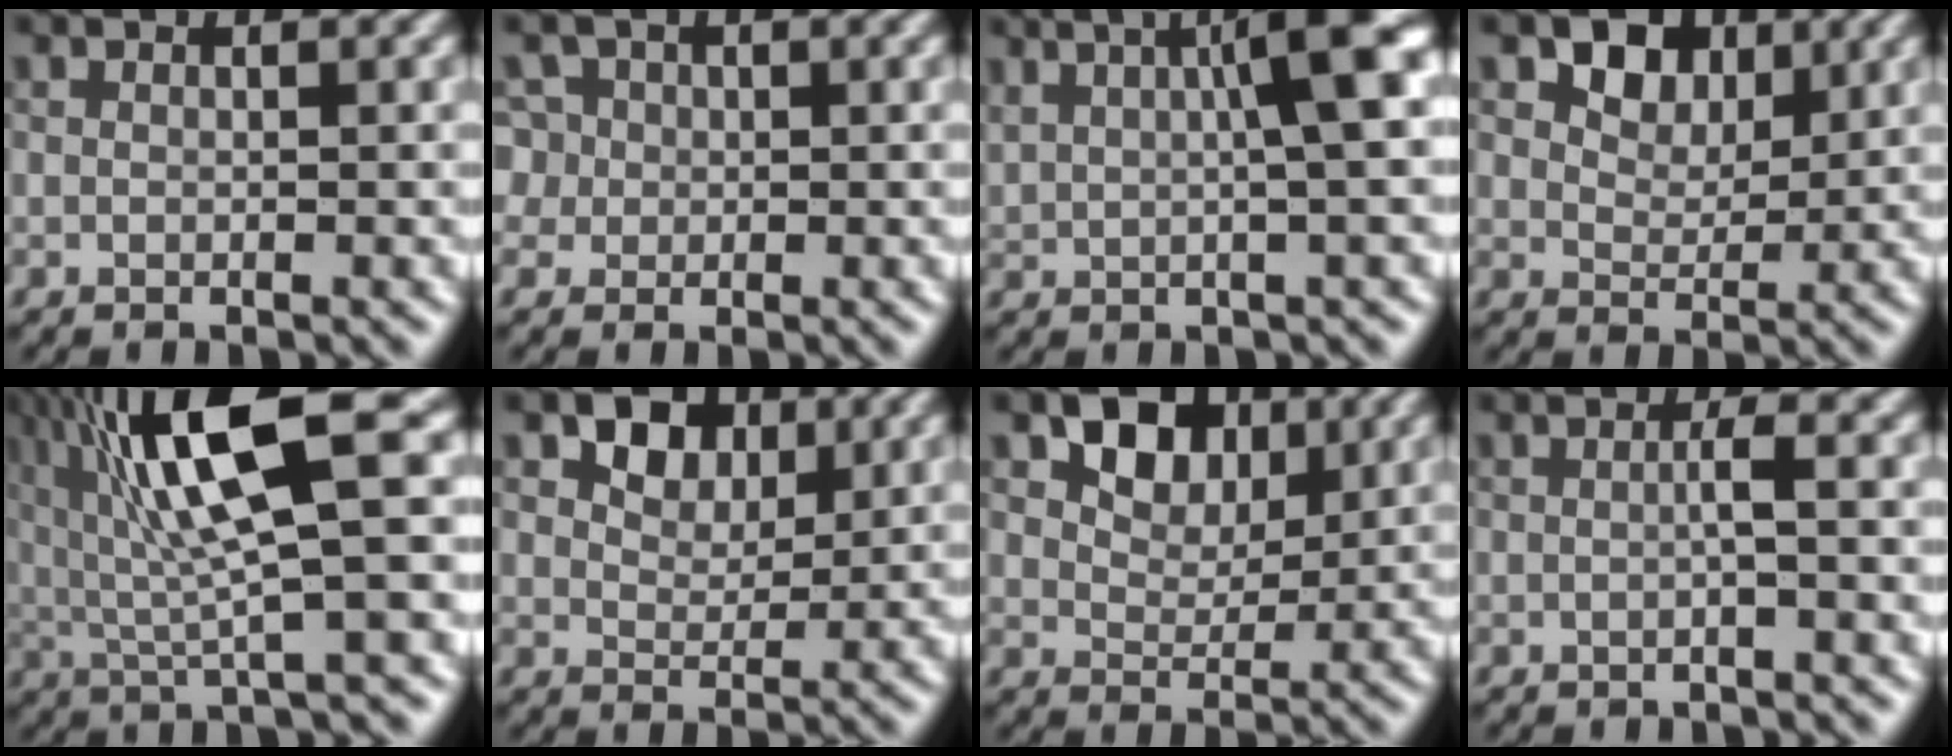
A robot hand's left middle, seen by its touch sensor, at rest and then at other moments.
{"total": 3.5, "force": [1.3, 3.1, 0.9], "torque": [-0.026, 0.013, 0.030]}
{"total": 6.2, "force": [1.5, 1.2, 5.9], "torque": [-0.074, 0.017, 0.033]}
{"total": 3.7, "force": [1.8, 2.6, 1.9], "torque": [-0.035, -0.007, 0.031]}
{"total": 10.1, "force": [2.7, 2.0, 9.5], "torque": [-0.169, 0.012, 0.060]}
{"total": 4.1, "force": [1.9, 2.9, 2.2], "torque": [-0.040, 0.004, 0.026]}
{"total": 4.3, "force": [1.8, 3.0, 2.4], "torque": [-0.042, 0.001, 0.029]}
{"total": 1.3, "force": [-0.7, -0.1, 1.1], "torque": [-0.022, 0.007, -0.010]}